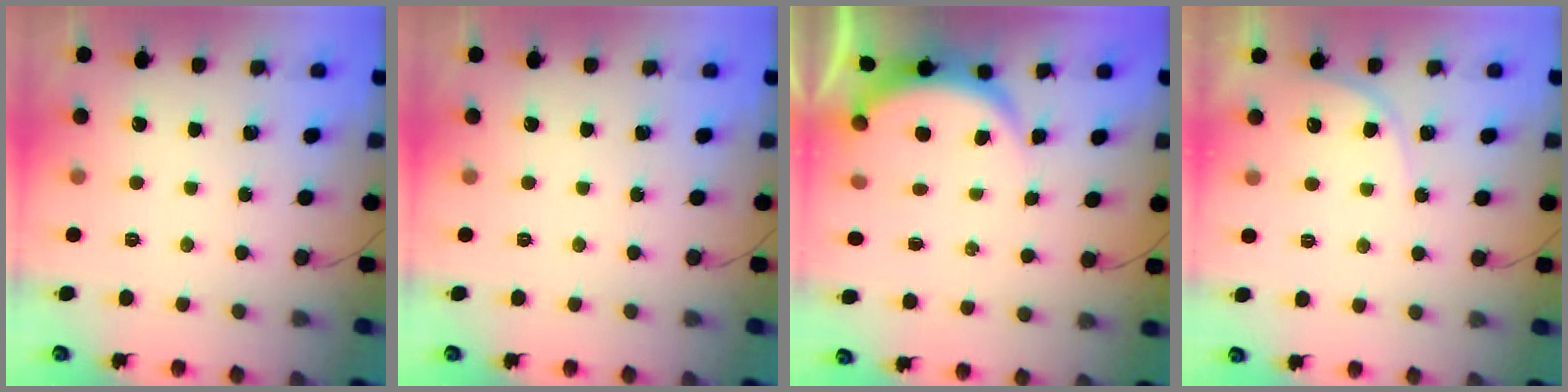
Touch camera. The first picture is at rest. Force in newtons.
{"total": 0.0}
{"total": 5.1, "press": 5.1, "slide": 0.6}
{"total": 4.8, "press": 4.7, "slide": 0.4}